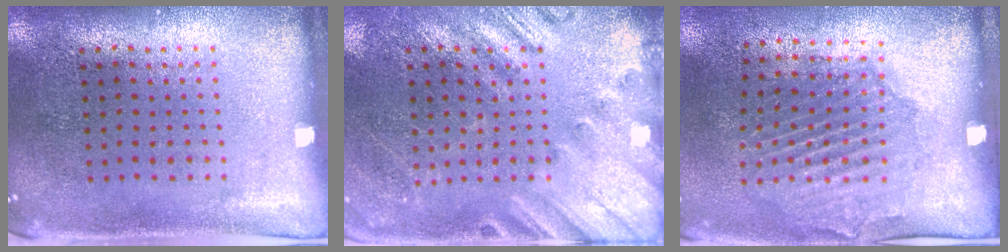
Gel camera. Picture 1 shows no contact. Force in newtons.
{"total": 2.3, "press": 2.1, "slide": 0.9}
{"total": 1.8, "press": 1.5, "slide": 0.9}